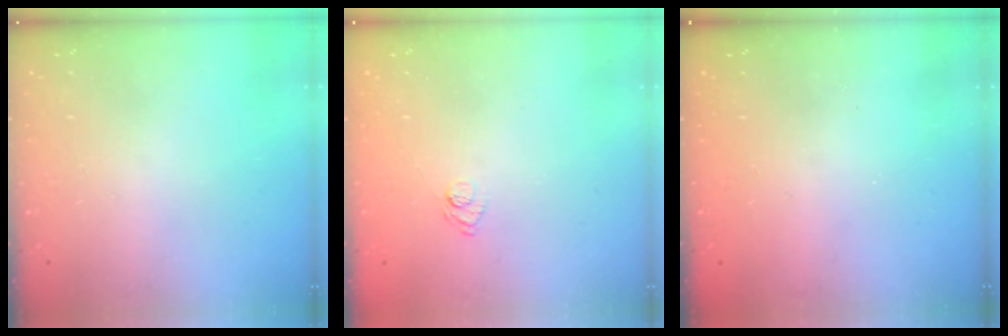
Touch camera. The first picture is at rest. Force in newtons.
{"total": 6.6, "press": 6.5, "slide": 1.4}
{"total": 2.3, "press": 2.2, "slide": 0.8}